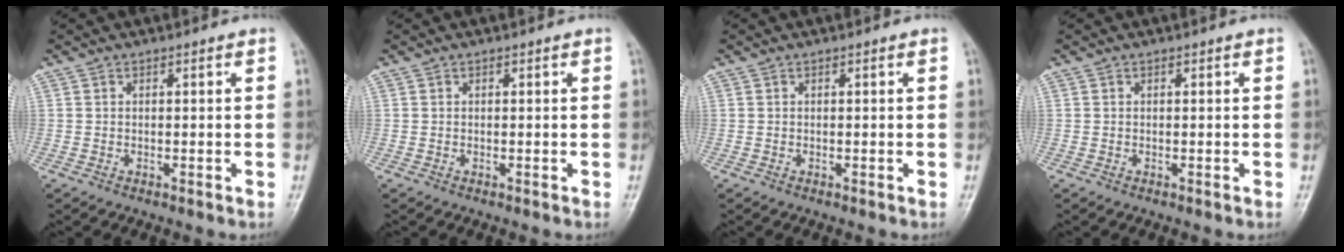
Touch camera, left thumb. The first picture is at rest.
{"total": 0.0}
{"total": 0.0}
{"total": 0.0}